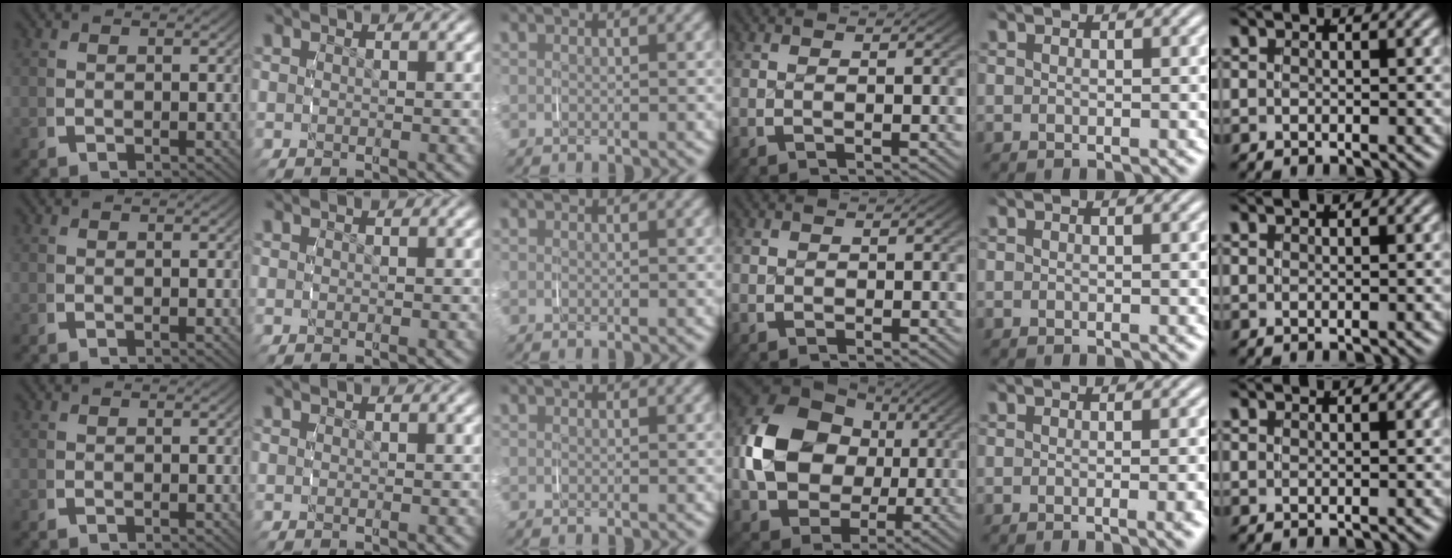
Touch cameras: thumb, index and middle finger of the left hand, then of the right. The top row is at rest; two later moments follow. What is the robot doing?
{"motion": "grasp_and_lifting", "object": "paper"}